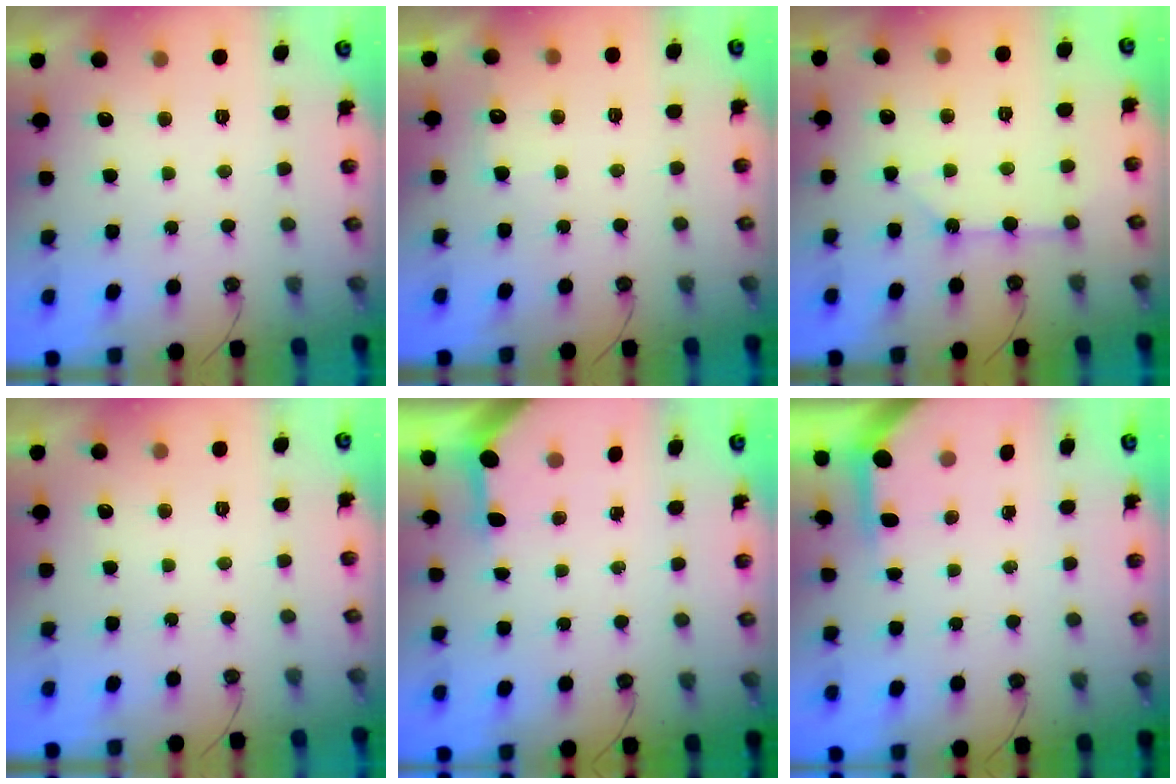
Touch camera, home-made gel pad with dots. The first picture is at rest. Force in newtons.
{"total": 5.4, "press": 5.4, "slide": 0.6}
{"total": 2.5, "press": 2.5, "slide": 0.2}
{"total": 0.0}
{"total": 3.3, "press": 3.3, "slide": 0.3}
{"total": 3.5, "press": 3.5, "slide": 0.3}